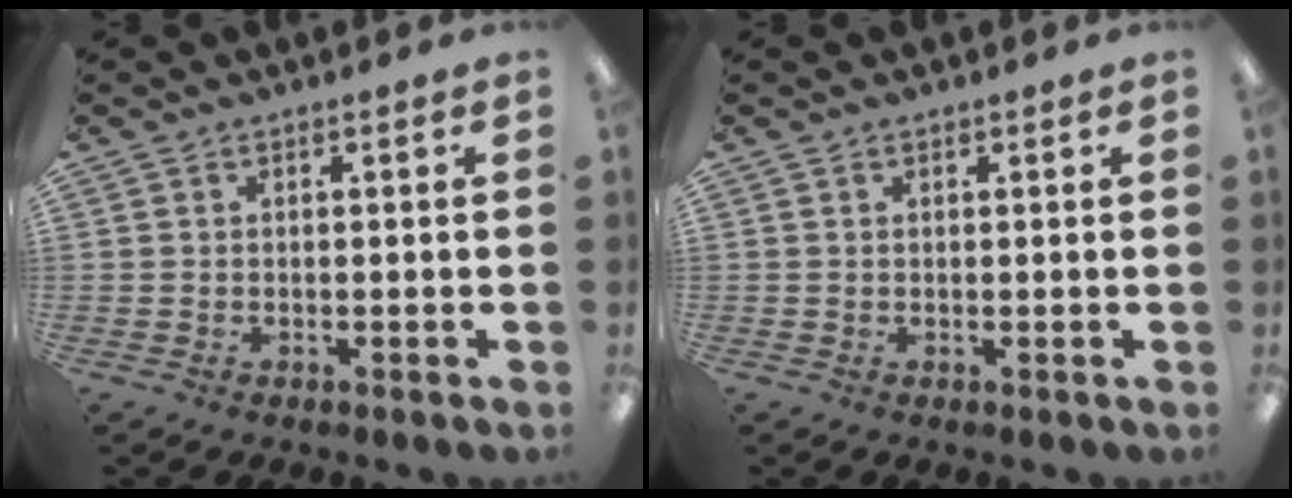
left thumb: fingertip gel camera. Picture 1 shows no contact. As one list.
[{"total": 0.7, "force": [0.5, 0.5, 0.2], "torque": [-0.005, 0.003, 0.009]}]